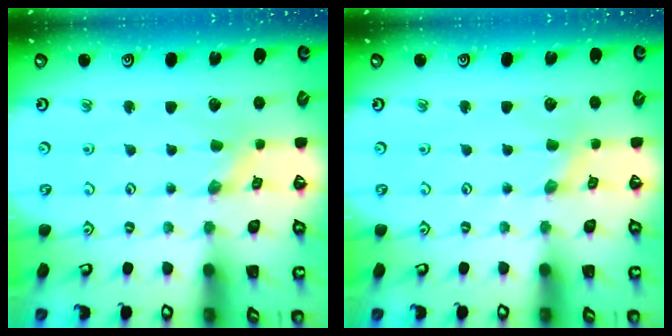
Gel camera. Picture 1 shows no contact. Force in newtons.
{"total": 1.9, "press": 1.8, "slide": 0.3}